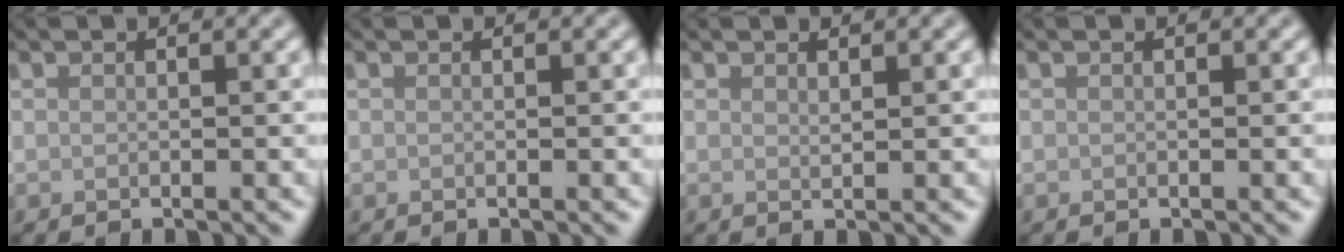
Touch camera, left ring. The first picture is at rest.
{"total": 0.0}
{"total": 0.5, "force": [0.5, 0.0, 0.2], "torque": [-0.003, -0.002, 0.009]}
{"total": 0.0}